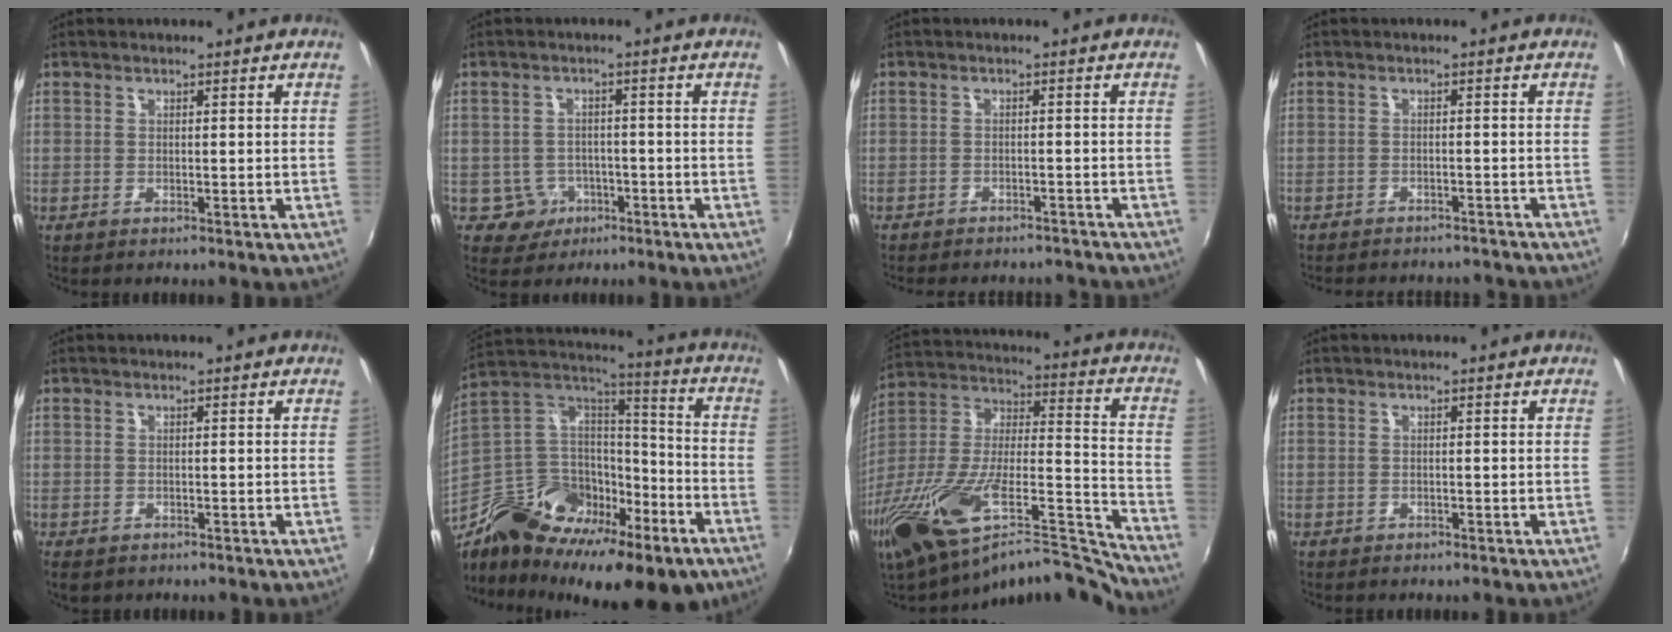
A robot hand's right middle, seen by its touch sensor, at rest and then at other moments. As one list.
[{"total": 4.1, "force": [-1.9, 3.6, 0.5], "torque": [-0.019, 0.010, -0.023]}, {"total": 10.1, "force": [-9.0, 2.9, 3.5], "torque": [-0.083, -0.012, -0.118]}, {"total": 10.0, "force": [-9.0, 2.7, 3.4], "torque": [-0.079, -0.013, -0.118]}, {"total": 1.7, "force": [-0.9, 1.0, 1.0], "torque": [-0.020, -0.009, -0.013]}, {"total": 26.5, "force": [-15.3, 14.0, 16.5], "torque": [-0.297, 0.006, -0.239]}, {"total": 29.1, "force": [-22.9, 5.9, 17.0], "torque": [-0.285, -0.045, -0.374]}, {"total": 0.0}]